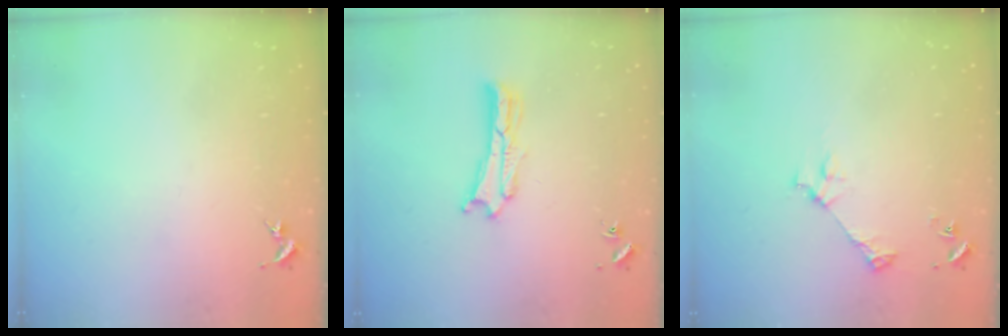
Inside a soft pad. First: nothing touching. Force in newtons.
{"total": 1.8, "press": 1.8, "slide": 0.3}
{"total": 3.6, "press": 3.6, "slide": 0.4}